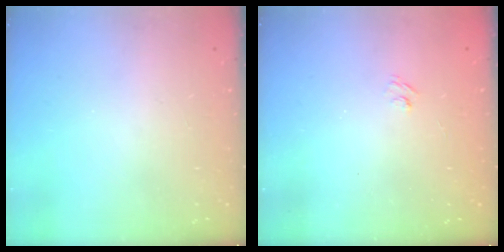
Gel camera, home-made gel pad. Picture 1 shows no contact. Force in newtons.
{"total": 2.2, "press": 2.0, "slide": 1.0}